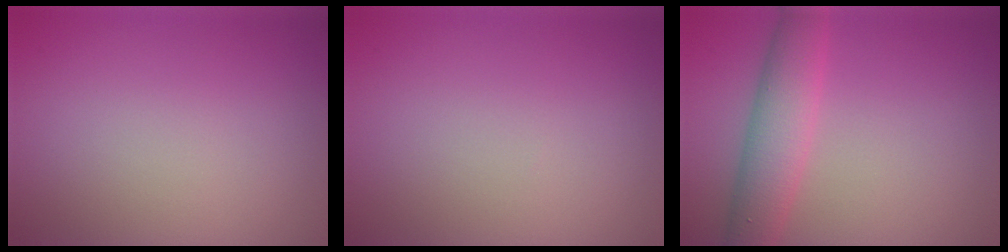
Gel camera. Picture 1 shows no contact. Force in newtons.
{"total": 0.0}
{"total": 4.7, "press": 4.7, "slide": 0.3}